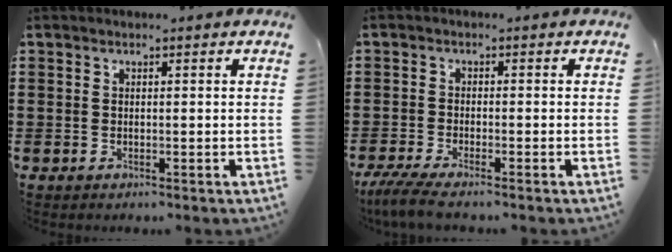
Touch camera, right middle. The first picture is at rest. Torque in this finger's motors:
{"motor_torque": [0.79, -0.16, 0.42, 0.13]}